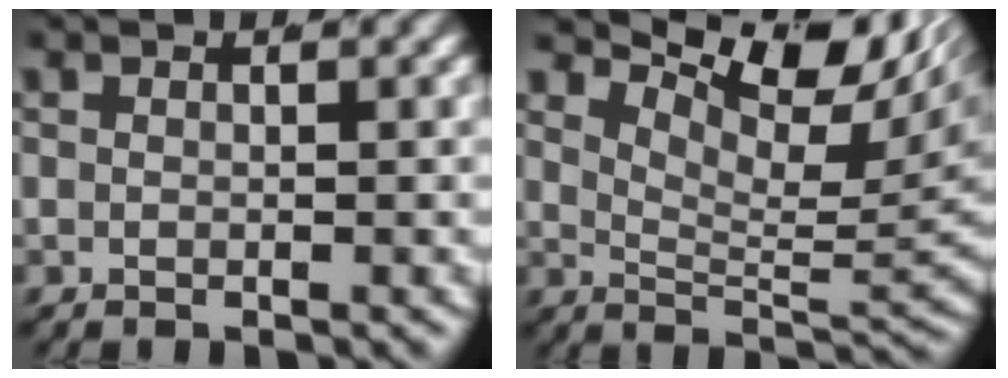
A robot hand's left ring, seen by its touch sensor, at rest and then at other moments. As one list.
[{"total": 9.3, "force": [4.9, 3.3, 7.2], "torque": [-0.084, 0.004, 0.080]}]